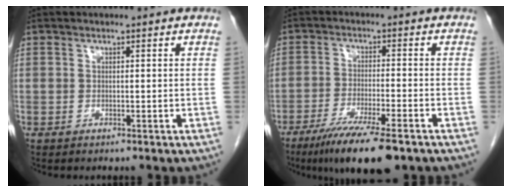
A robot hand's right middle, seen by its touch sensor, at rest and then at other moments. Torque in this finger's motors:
{"motor_torque": [0.81, -0.73, 0.21, 0.06]}